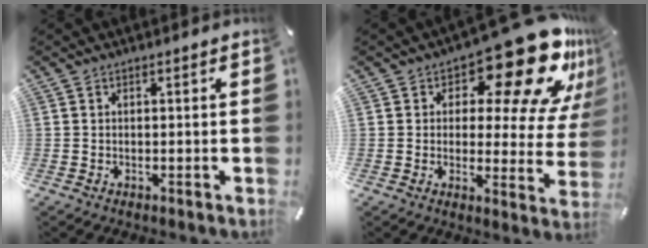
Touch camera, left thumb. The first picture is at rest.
{"total": 21.6, "force": [13.3, 8.9, 14.5], "torque": [-0.179, -0.095, 0.217]}